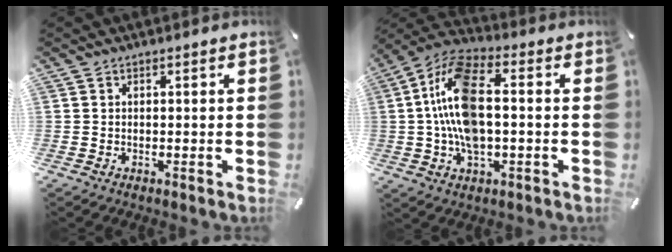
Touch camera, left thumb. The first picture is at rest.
{"total": 14.8, "force": [-0.1, 7.8, 12.6], "torque": [-0.269, 0.002, -0.004]}